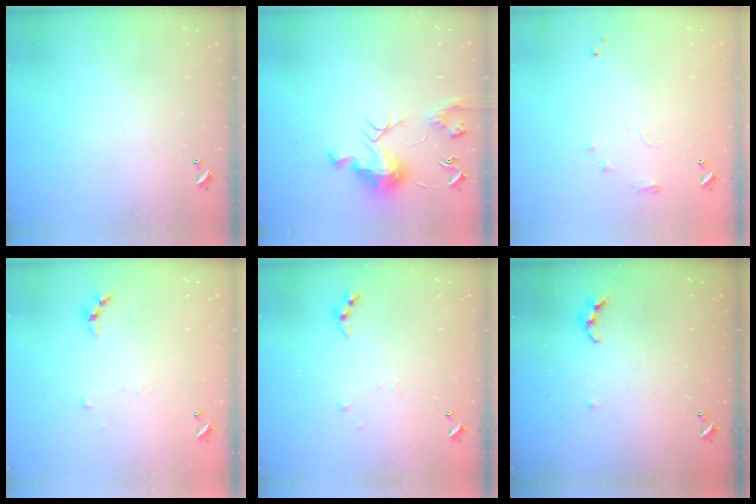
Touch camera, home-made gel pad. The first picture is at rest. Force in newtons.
{"total": 10.0, "press": 10.0, "slide": 0.6}
{"total": 6.3, "press": 6.3, "slide": 0.9}
{"total": 4.2, "press": 4.2, "slide": 0.5}
{"total": 4.9, "press": 4.9, "slide": 0.4}
{"total": 4.3, "press": 4.3, "slide": 0.4}